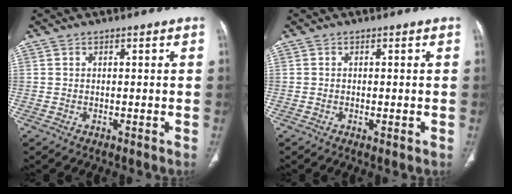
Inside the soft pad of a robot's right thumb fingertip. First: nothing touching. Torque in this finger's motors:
{"motor_torque": [-0.38, 0.58, 0.29, -0.24, -0.03]}